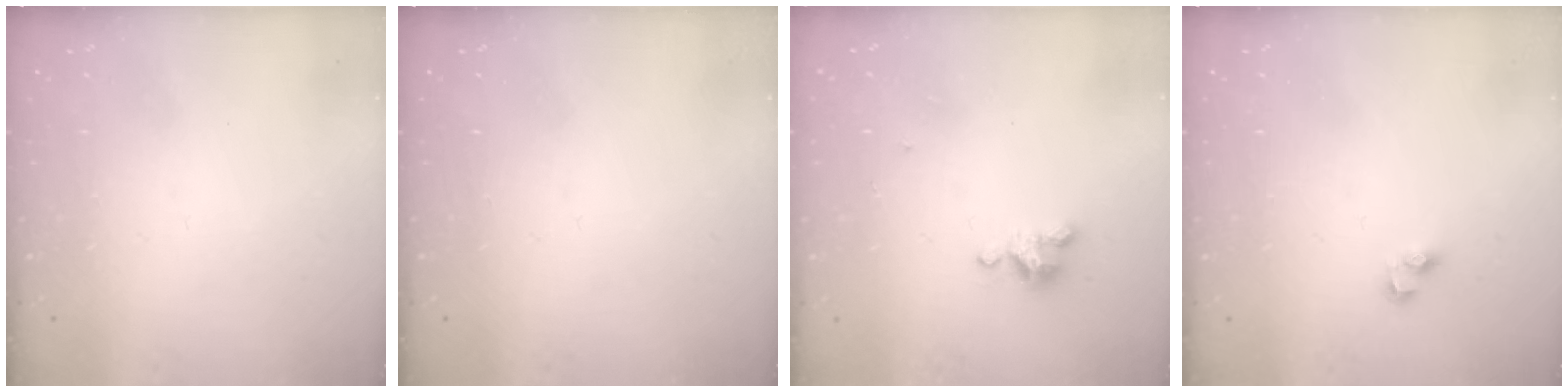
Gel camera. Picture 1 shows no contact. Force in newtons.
{"total": 0.0}
{"total": 2.9, "press": 2.9, "slide": 0.3}
{"total": 2.3, "press": 2.3, "slide": 0.2}